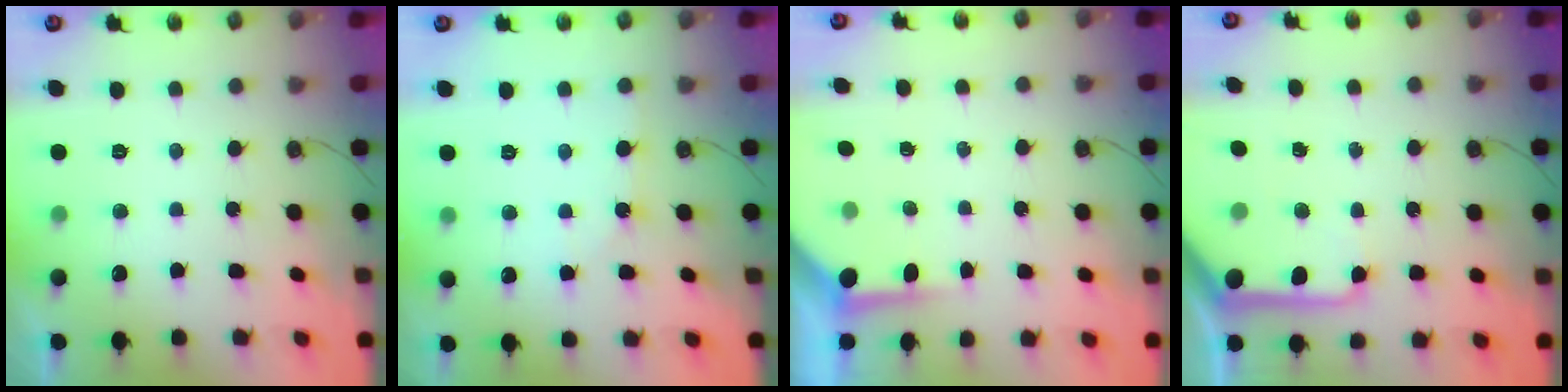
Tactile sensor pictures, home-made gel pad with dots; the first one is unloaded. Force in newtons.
{"total": 4.1, "press": 4.1, "slide": 0.2}
{"total": 3.8, "press": 3.7, "slide": 0.4}
{"total": 11.1, "press": 11.0, "slide": 1.3}